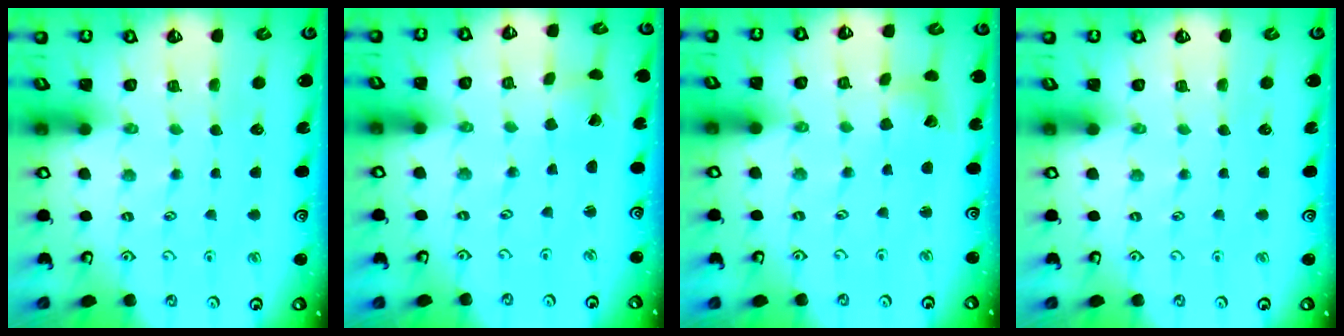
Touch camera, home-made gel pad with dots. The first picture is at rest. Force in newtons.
{"total": 1.4, "press": 1.4, "slide": 0.3}
{"total": 6.1, "press": 6.0, "slide": 0.9}
{"total": 0.0}